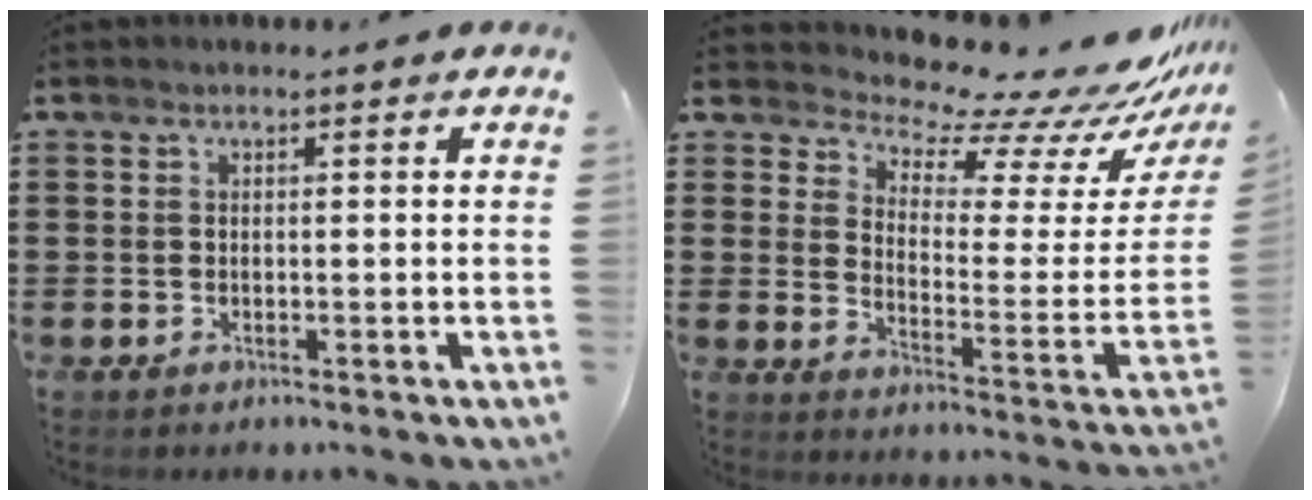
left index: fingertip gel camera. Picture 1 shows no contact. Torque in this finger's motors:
{"motor_torque": [2.14, 0.00, 0.30, -0.01]}